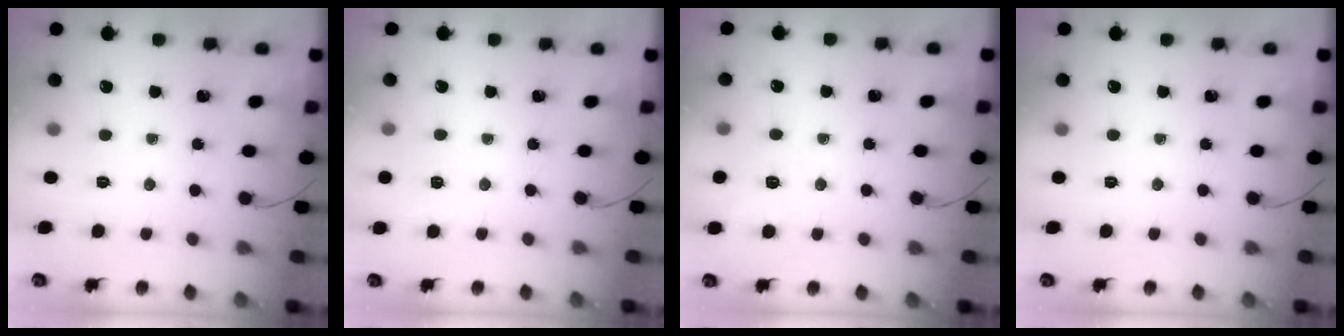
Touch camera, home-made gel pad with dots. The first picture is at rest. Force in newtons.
{"total": 2.7, "press": 2.2, "slide": 1.5}
{"total": 2.3, "press": 0.6, "slide": 2.2}
{"total": 0.0}